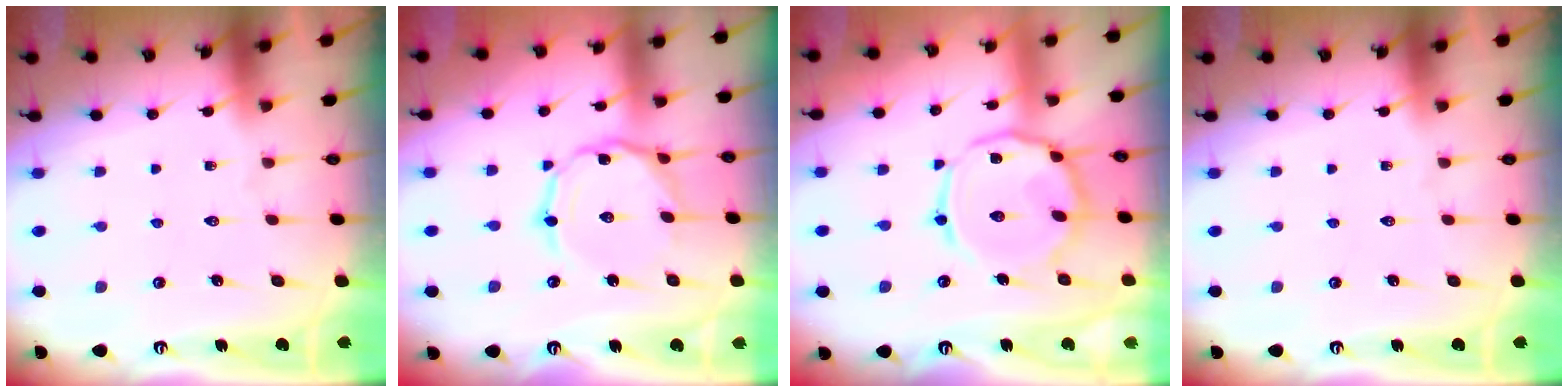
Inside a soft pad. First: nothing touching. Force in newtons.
{"total": 6.5, "press": 6.5, "slide": 0.4}
{"total": 14.5, "press": 14.5, "slide": 1.2}
{"total": 0.0}